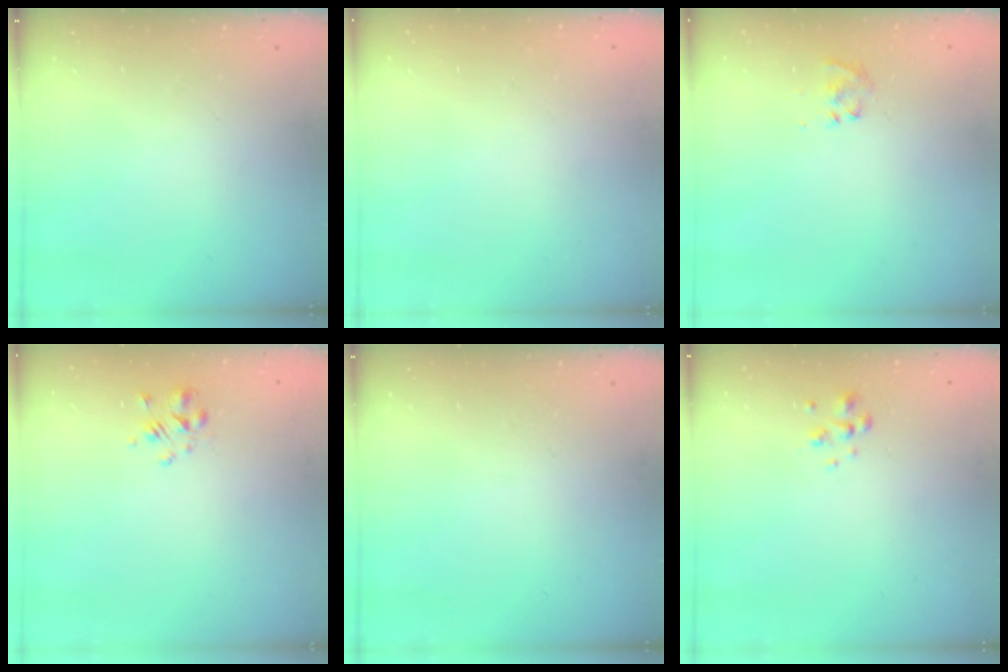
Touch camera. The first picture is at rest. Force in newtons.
{"total": 1.9, "press": 1.9, "slide": 0.2}
{"total": 2.5, "press": 2.4, "slide": 0.8}
{"total": 2.2, "press": 2.1, "slide": 0.6}
{"total": 0.0}
{"total": 1.8, "press": 1.7, "slide": 0.5}